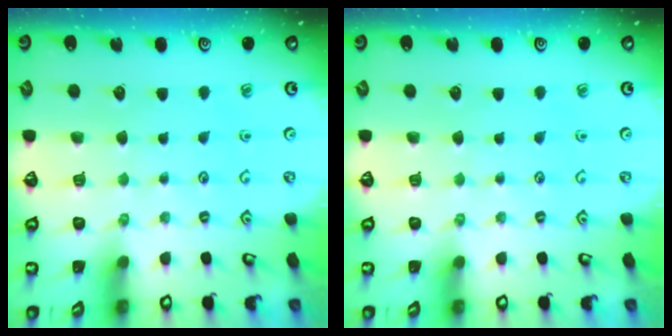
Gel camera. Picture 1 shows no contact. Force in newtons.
{"total": 0.0}